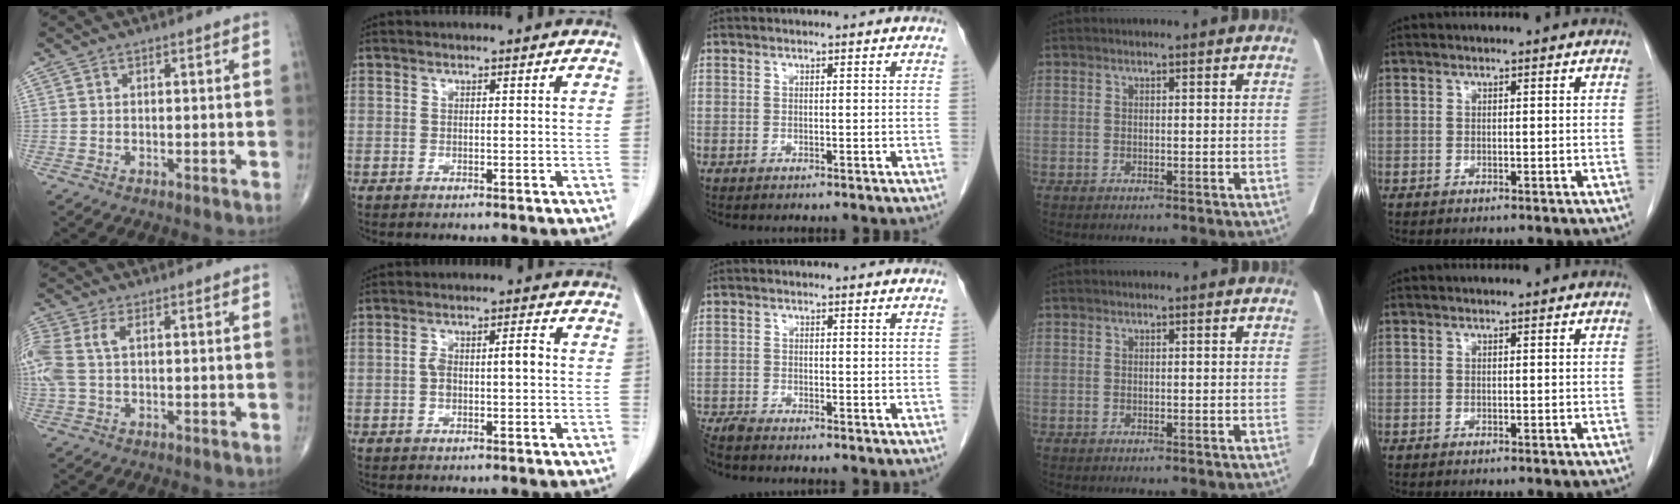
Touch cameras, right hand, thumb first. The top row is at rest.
{"thumb": {"total": 8.4, "force": [1.5, 4.8, 6.7], "torque": [-0.203, 0.026, 0.036]}, "index": {"total": 5.0, "force": [-0.1, 1.8, 4.7], "torque": [-0.095, 0.024, -0.002]}, "middle": {"total": 2.5, "force": [-2.4, -0.2, 0.7], "torque": [-0.016, -0.009, -0.049]}}